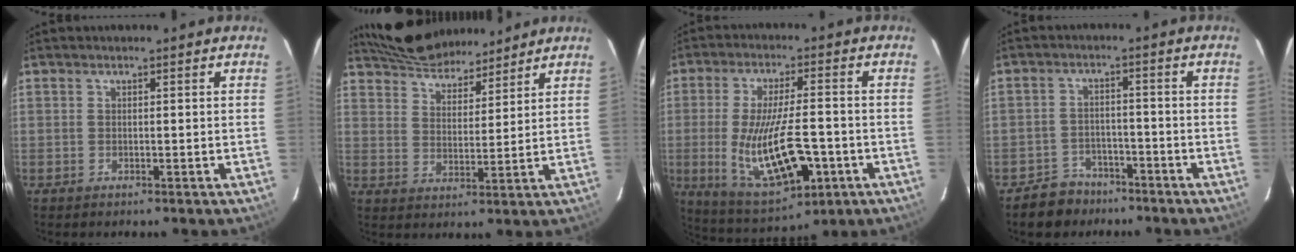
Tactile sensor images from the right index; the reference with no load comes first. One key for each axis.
{"total": 12.7, "fx": 11.4, "fy": 3.5, "fz": 4.5, "tx": -0.091, "ty": 0.029, "tz": 0.183}
{"total": 17.3, "fx": -4.8, "fy": 6.0, "fz": 15.5, "tx": -0.305, "ty": -0.034, "tz": -0.062}
{"total": 6.0, "fx": -4.8, "fy": 3.5, "fz": 0.6, "tx": -0.029, "ty": 0.021, "tz": -0.072}